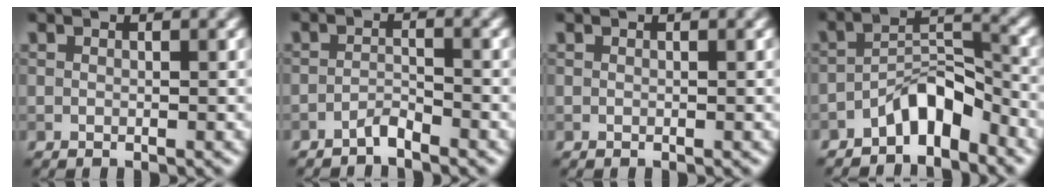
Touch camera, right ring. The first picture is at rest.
{"total": 1.4, "force": [-1.3, 0.1, 0.5], "torque": [-0.008, 0.007, -0.027]}
{"total": 0.0}
{"total": 4.4, "force": [-3.2, 1.6, 2.5], "torque": [-0.034, 0.021, -0.058]}